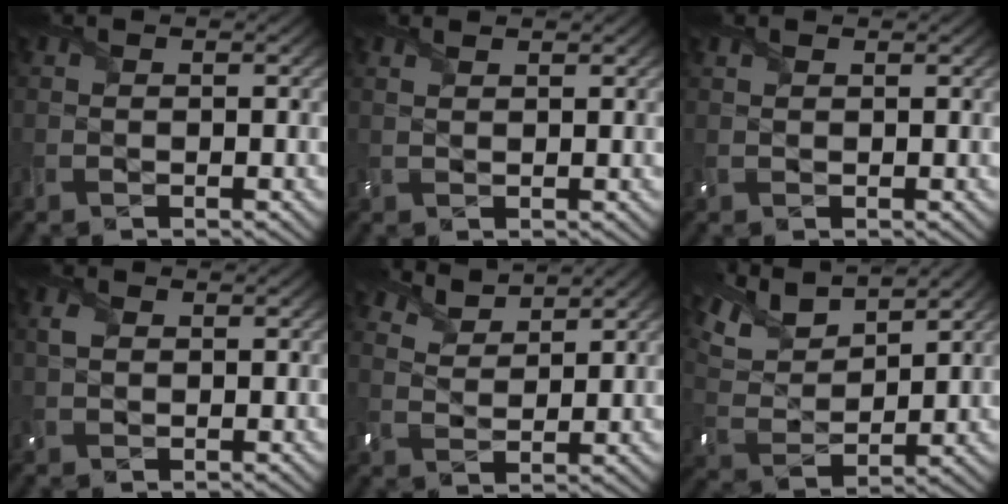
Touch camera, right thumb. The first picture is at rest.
{"total": 1.1, "force": [1.0, 0.3, 0.4], "torque": [-0.016, -0.001, 0.021]}
{"total": 0.9, "force": [0.7, 0.4, 0.3], "torque": [-0.014, 0.004, 0.015]}
{"total": 1.8, "force": [0.7, 1.2, 1.1], "torque": [-0.033, 0.005, 0.013]}
{"total": 4.7, "force": [4.1, 1.4, 1.6], "torque": [-0.047, 0.003, 0.091]}
{"total": 9.8, "force": [7.8, 3.3, 5.0], "torque": [-0.142, 0.019, 0.150]}